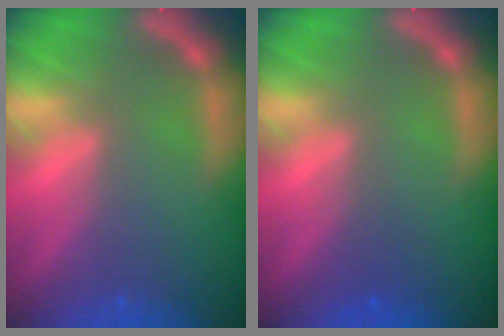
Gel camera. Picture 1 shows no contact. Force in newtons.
{"total": 1.0}